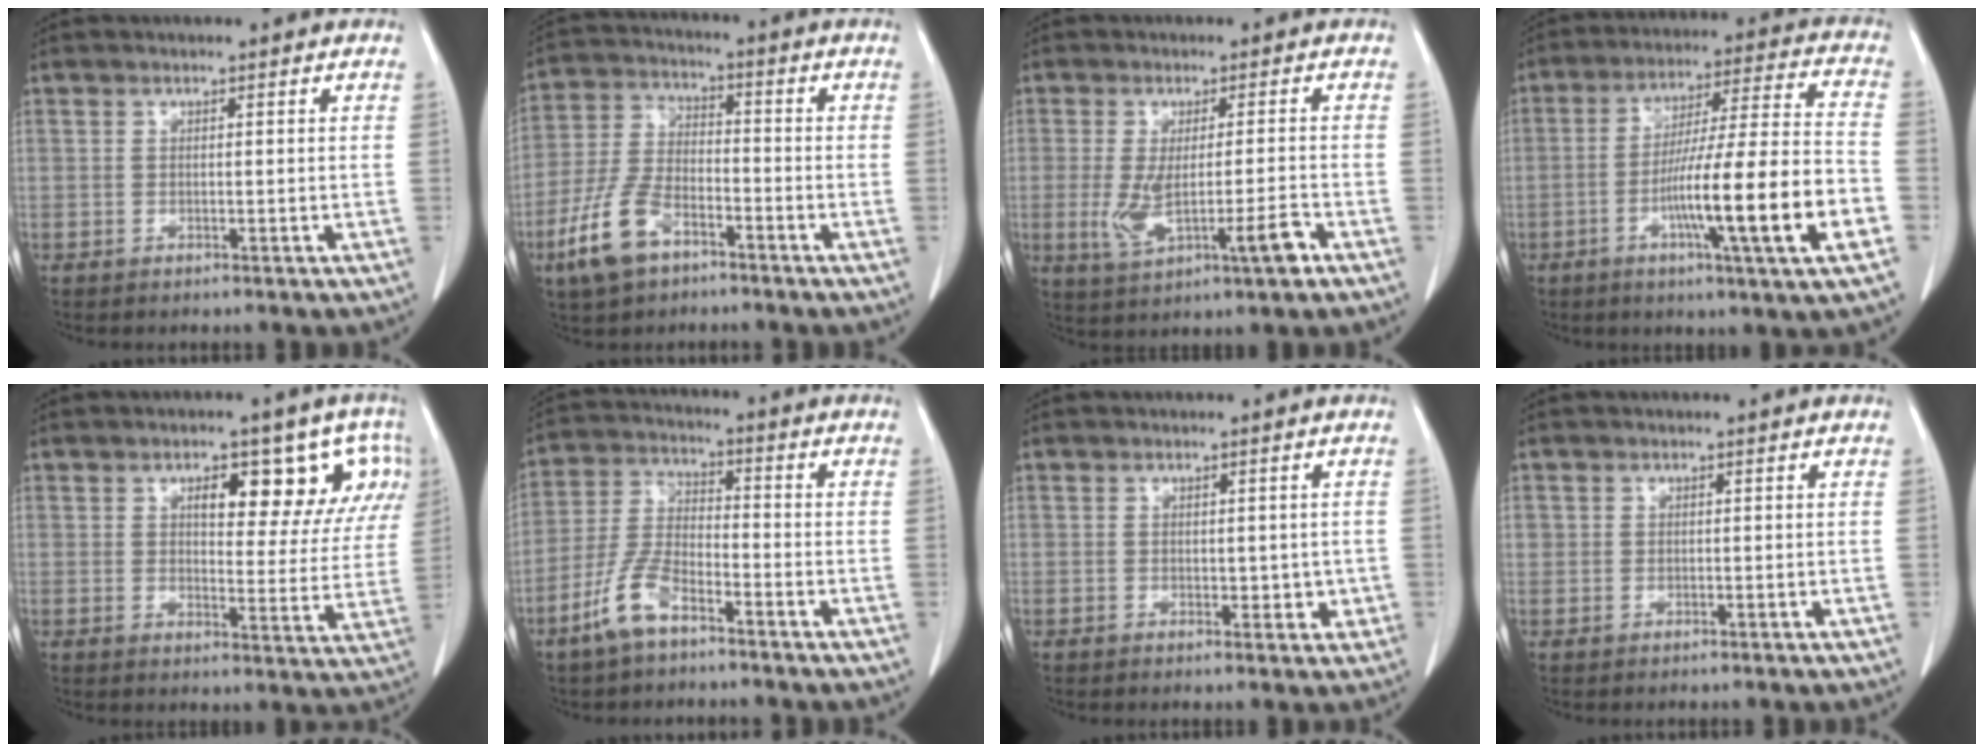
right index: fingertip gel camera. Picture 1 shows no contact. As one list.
[{"total": 10.1, "force": [-5.8, 5.0, 6.6], "torque": [-0.162, 0.000, -0.113]}, {"total": 8.1, "force": [-2.5, 1.2, 7.7], "torque": [-0.137, -0.006, -0.033]}, {"total": 18.3, "force": [-5.9, -0.1, 17.3], "torque": [-0.273, -0.002, -0.093]}, {"total": 11.6, "force": [5.4, 5.1, 8.9], "torque": [-0.086, 0.011, 0.068]}, {"total": 7.9, "force": [-5.1, 2.8, 5.4], "torque": [-0.130, -0.002, -0.106]}, {"total": 2.7, "force": [-0.1, 1.7, 2.1], "torque": [-0.019, 0.003, 0.007]}, {"total": 0.9, "force": [0.3, 0.9, 0.1], "torque": [0.008, 0.007, 0.005]}]